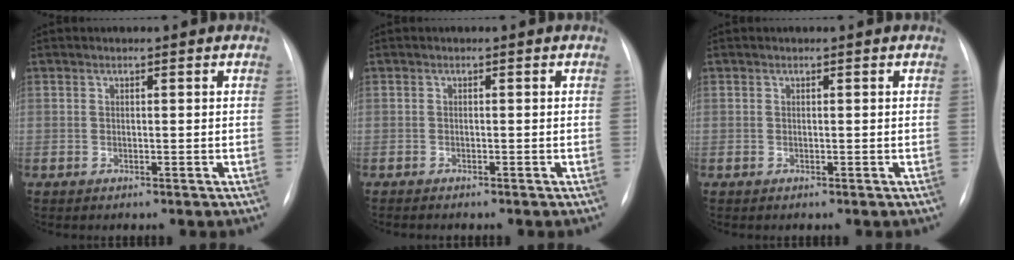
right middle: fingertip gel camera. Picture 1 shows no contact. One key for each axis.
{"total": 1.7, "fx": -1.5, "fy": 0.4, "fz": 0.8, "tx": -0.013, "ty": -0.004, "tz": -0.015}
{"total": 0.0}